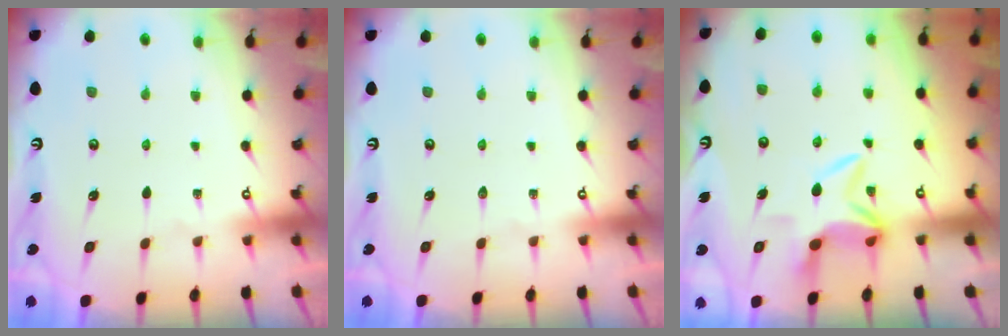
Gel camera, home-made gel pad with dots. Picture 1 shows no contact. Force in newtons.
{"total": 0.0}
{"total": 6.5, "press": 6.5, "slide": 0.7}